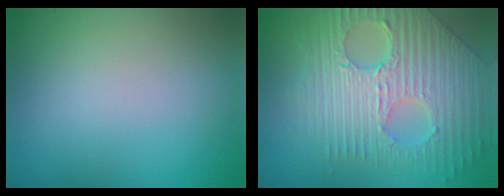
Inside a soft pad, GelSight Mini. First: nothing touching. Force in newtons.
{"total": 9.7, "press": 6.7, "slide": 7.1}